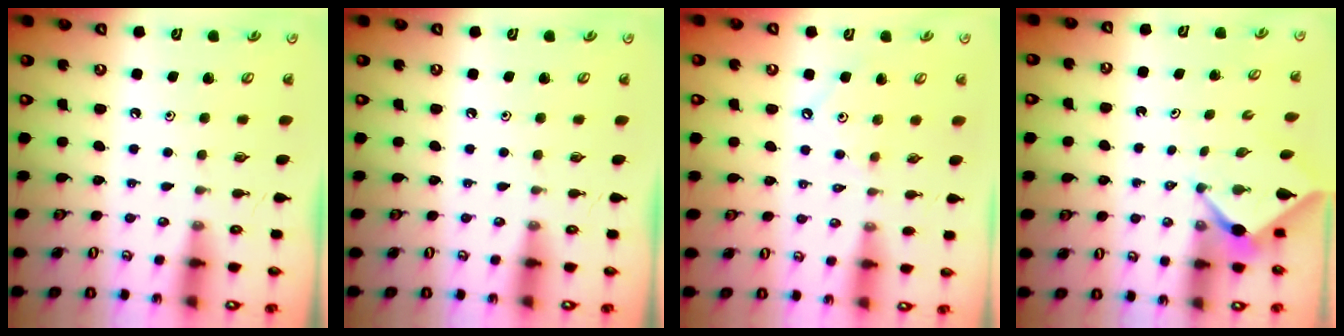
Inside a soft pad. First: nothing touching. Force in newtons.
{"total": 0.0}
{"total": 1.9, "press": 1.9, "slide": 0.4}
{"total": 2.5, "press": 2.5, "slide": 0.3}